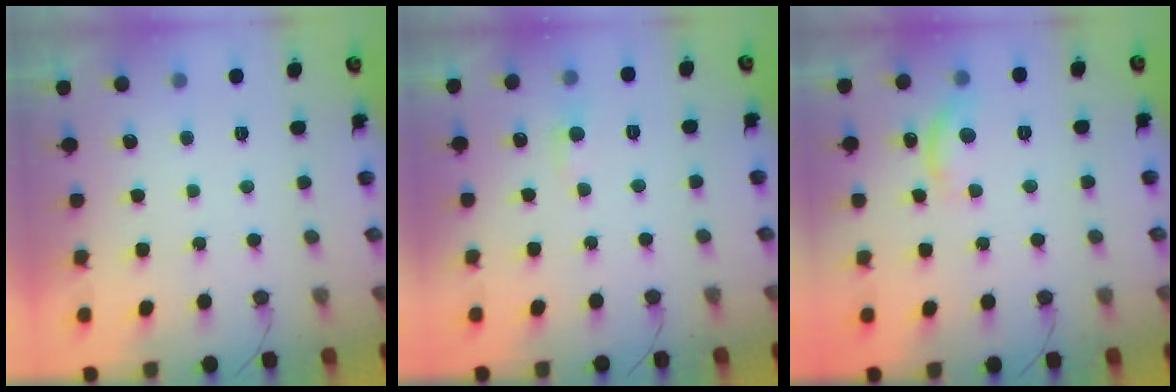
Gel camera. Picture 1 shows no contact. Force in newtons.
{"total": 4.6, "press": 4.6, "slide": 0.5}
{"total": 10.6, "press": 10.5, "slide": 0.7}